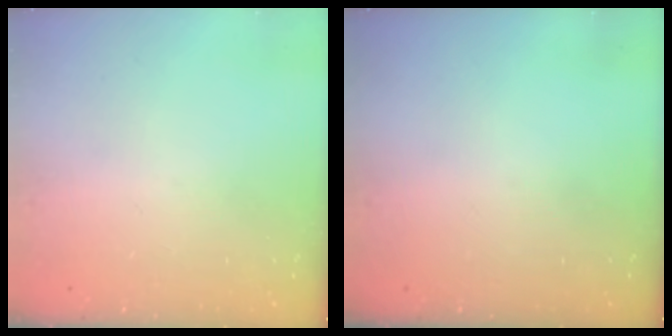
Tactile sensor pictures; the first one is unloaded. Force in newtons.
{"total": 0.0}